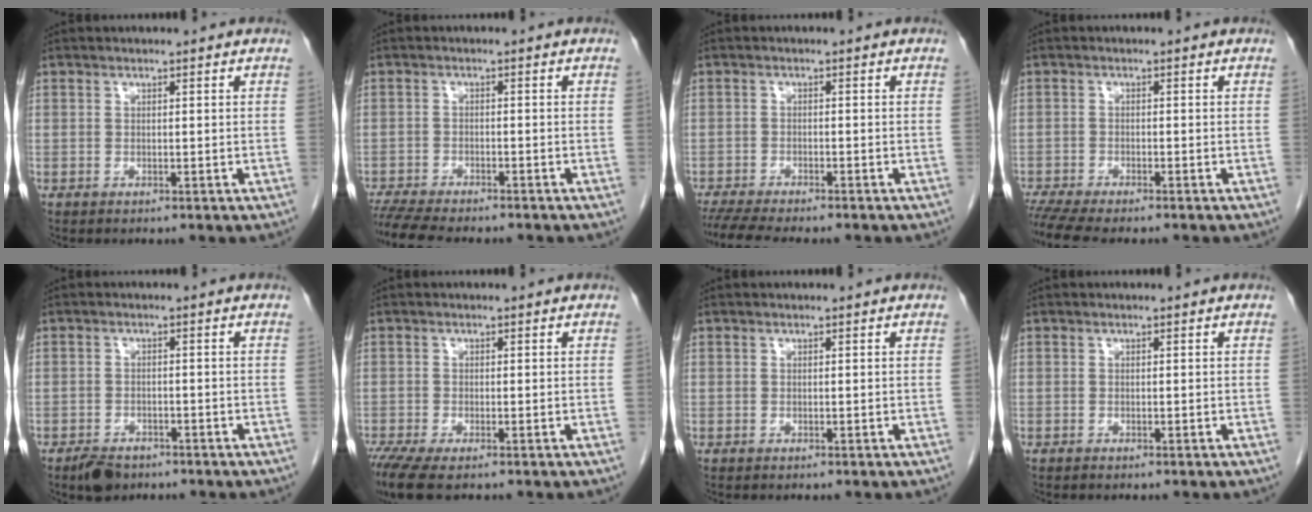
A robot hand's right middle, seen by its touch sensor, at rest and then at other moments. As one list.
[{"total": 10.2, "force": [-9.0, 1.6, 4.6], "torque": [-0.070, -0.012, -0.137]}, {"total": 9.1, "force": [-7.9, 0.9, 4.4], "torque": [-0.064, -0.012, -0.121]}, {"total": 7.3, "force": [-6.3, 0.8, 3.6], "torque": [-0.055, -0.011, -0.101]}, {"total": 3.6, "force": [-2.7, 1.9, 1.5], "torque": [-0.029, -0.002, -0.040]}, {"total": 5.0, "force": [-3.5, 1.0, 3.4], "torque": [-0.066, -0.014, -0.063]}, {"total": 0.0}, {"total": 0.0}]